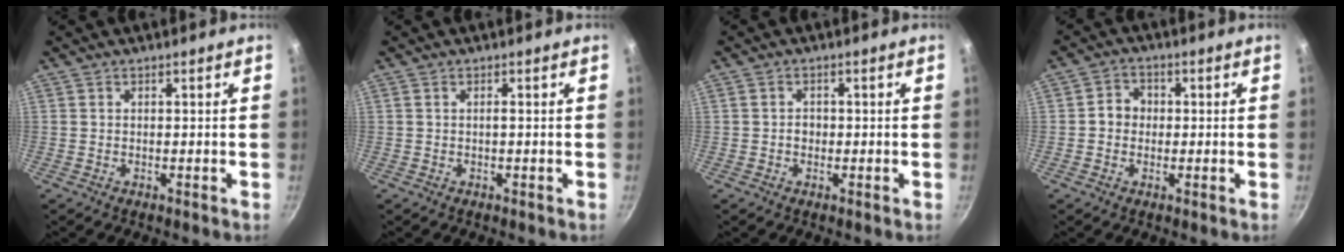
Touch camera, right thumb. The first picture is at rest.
{"total": 0.5, "force": [-0.1, 0.1, 0.5], "torque": [-0.011, 0.002, -0.003]}
{"total": 1.7, "force": [-0.3, 1.4, 0.9], "torque": [-0.009, 0.006, -0.006]}
{"total": 4.1, "force": [-0.1, 3.7, 1.8], "torque": [-0.004, 0.011, -0.009]}